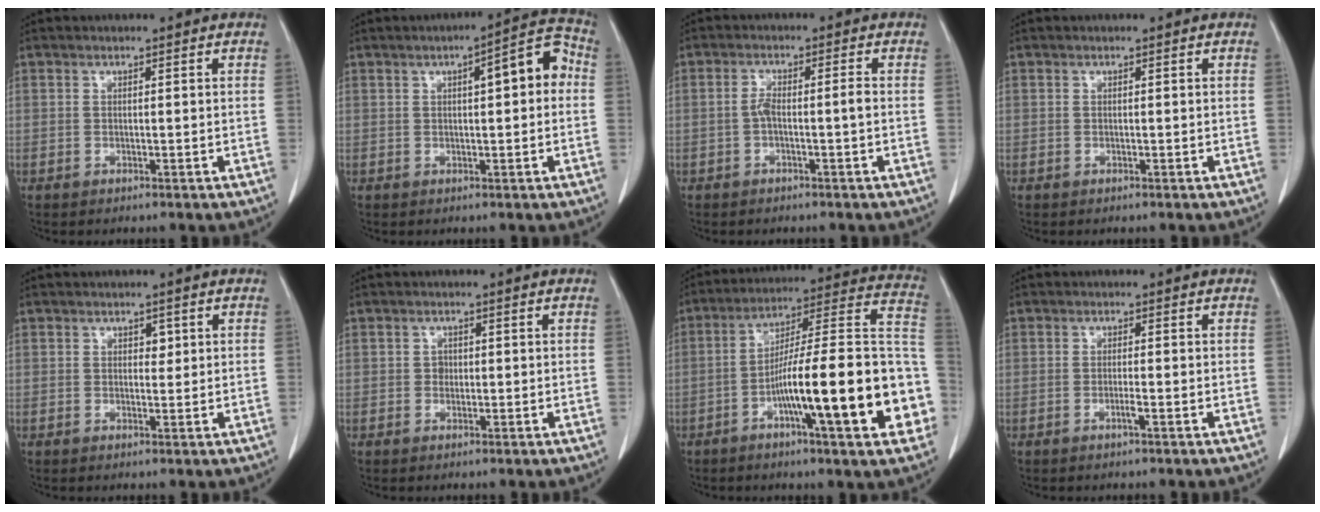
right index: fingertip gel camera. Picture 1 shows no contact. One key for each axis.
{"total": 7.3, "fx": 1.2, "fy": 1.8, "fz": 7.0, "tx": -0.088, "ty": 0.031, "tz": 0.009}
{"total": 3.0, "fx": -0.9, "fy": 0.3, "fz": 2.8, "tx": -0.053, "ty": 0.008, "tz": -0.015}
{"total": 0.0}
{"total": 1.2, "fx": 0.4, "fy": 0.8, "fz": 0.8, "tx": -0.006, "ty": -0.001, "tz": 0.005}
{"total": 1.0, "fx": -0.1, "fy": 0.9, "fz": 0.4, "tx": -0.003, "ty": 0.003, "tz": -0.001}
{"total": 22.9, "fx": -6.8, "fy": 2.9, "fz": 21.6, "tx": -0.257, "ty": 0.025, "tz": -0.100}
{"total": 1.2, "fx": -0.6, "fy": -0.2, "fz": 1.0, "tx": -0.019, "ty": 0.000, "tz": -0.013}